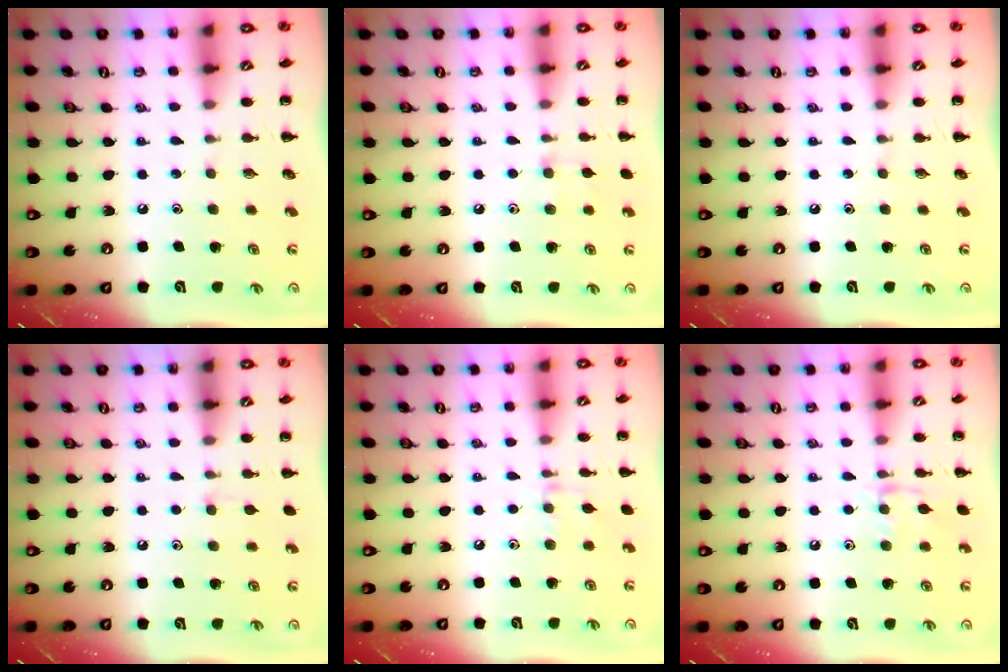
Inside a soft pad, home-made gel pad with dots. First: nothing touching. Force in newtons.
{"total": 5.2, "press": 5.0, "slide": 1.5}
{"total": 0.0}
{"total": 4.1, "press": 3.7, "slide": 1.6}
{"total": 6.5, "press": 6.3, "slide": 1.6}
{"total": 8.3, "press": 8.3, "slide": 0.8}